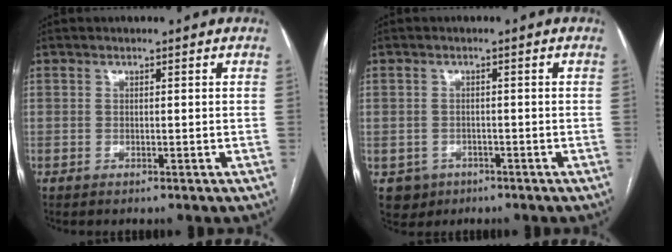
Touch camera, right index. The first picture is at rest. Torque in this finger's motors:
{"motor_torque": [0.02, 0.00, -0.49, -0.10]}